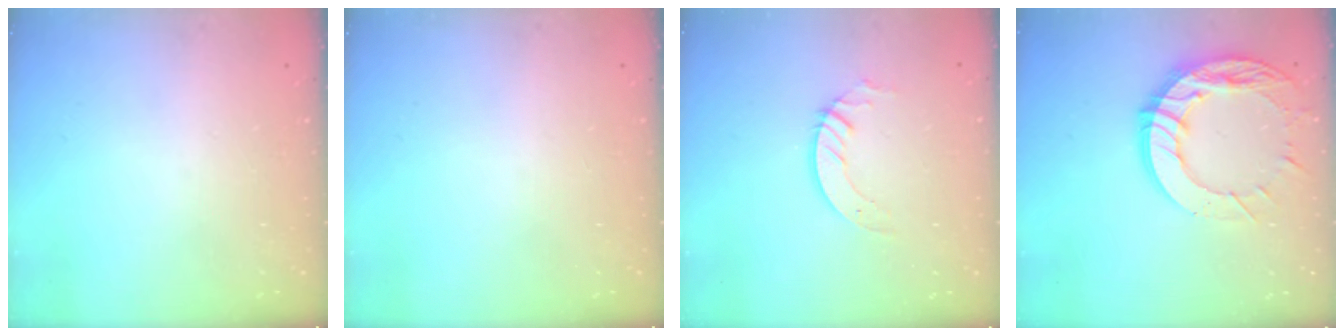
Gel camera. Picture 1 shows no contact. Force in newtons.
{"total": 0.0}
{"total": 2.8, "press": 2.8, "slide": 0.2}
{"total": 15.9, "press": 15.8, "slide": 1.5}